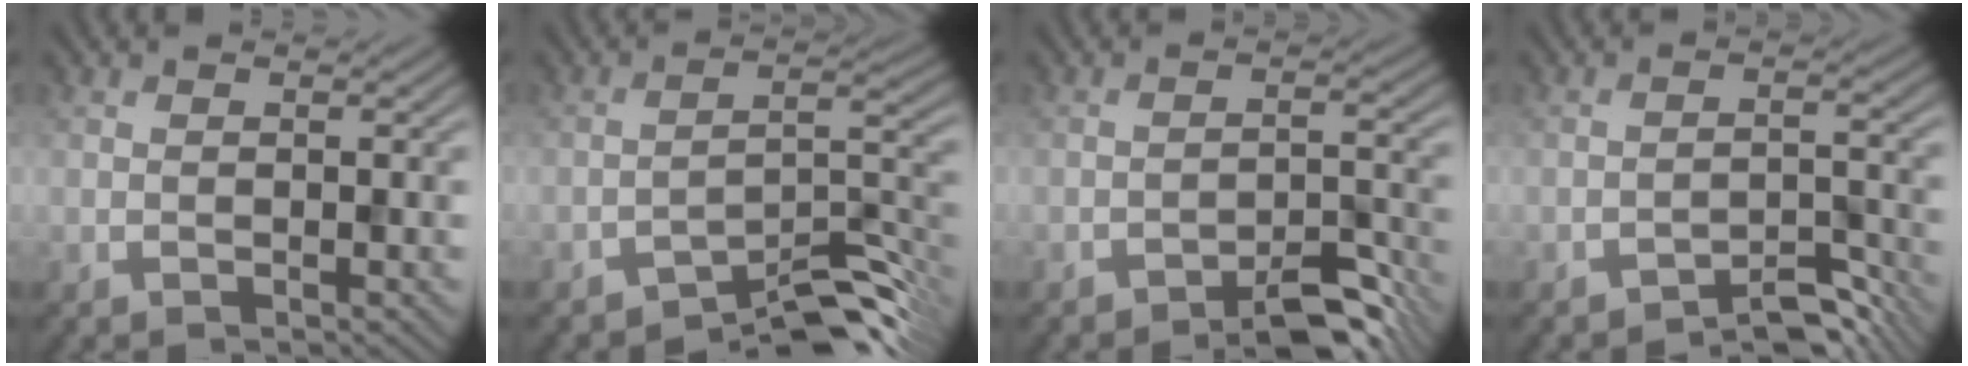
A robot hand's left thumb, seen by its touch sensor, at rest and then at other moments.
{"total": 7.9, "force": [-6.7, 1.7, 3.9], "torque": [-0.051, 0.010, -0.115]}
{"total": 4.7, "force": [-3.9, 1.1, 2.4], "torque": [-0.029, 0.013, -0.059]}
{"total": 4.3, "force": [-3.9, 0.9, 1.6], "torque": [-0.019, 0.011, -0.061]}